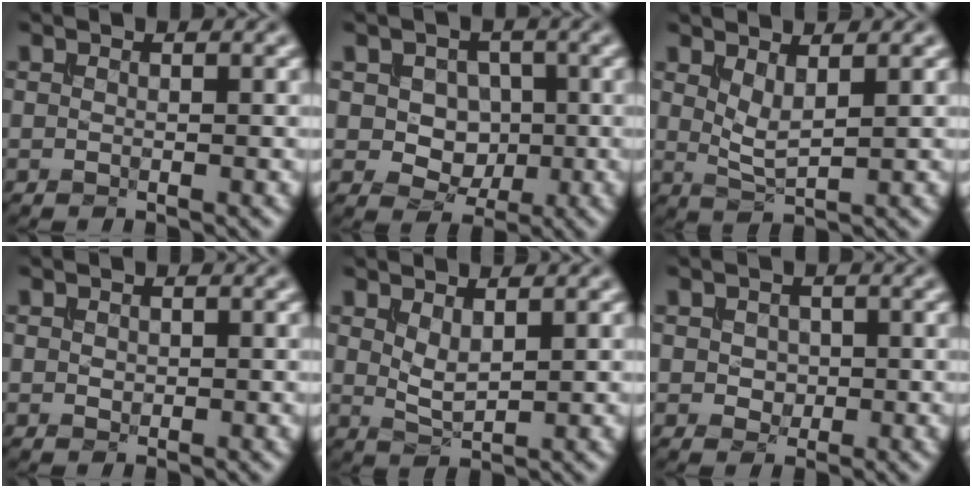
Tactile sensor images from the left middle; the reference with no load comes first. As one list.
[{"total": 4.4, "force": [0.4, 3.7, 2.4], "torque": [-0.037, 0.002, 0.000]}, {"total": 2.1, "force": [1.1, 0.5, 1.8], "torque": [-0.044, -0.008, 0.026]}, {"total": 0.5, "force": [0.1, 0.5, 0.2], "torque": [-0.007, -0.002, 0.002]}, {"total": 1.9, "force": [0.8, 0.7, 1.6], "torque": [-0.039, -0.004, 0.022]}, {"total": 1.4, "force": [0.0, 1.2, 0.7], "torque": [-0.017, -0.002, -0.002]}]